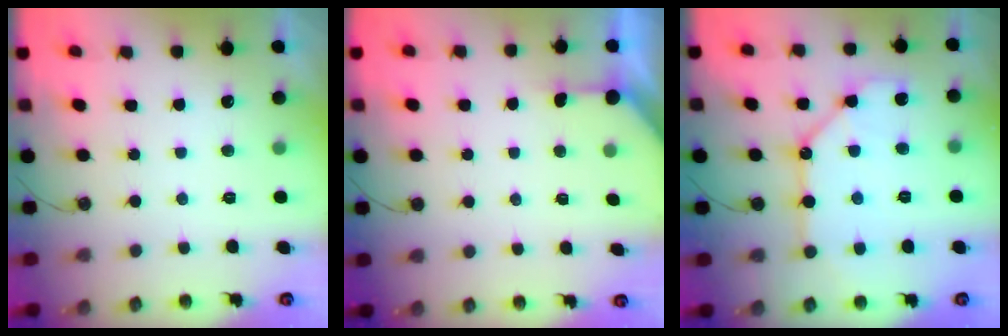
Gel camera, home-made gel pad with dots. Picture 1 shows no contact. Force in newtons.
{"total": 2.7, "press": 2.7, "slide": 0.3}
{"total": 12.1, "press": 12.1, "slide": 0.4}